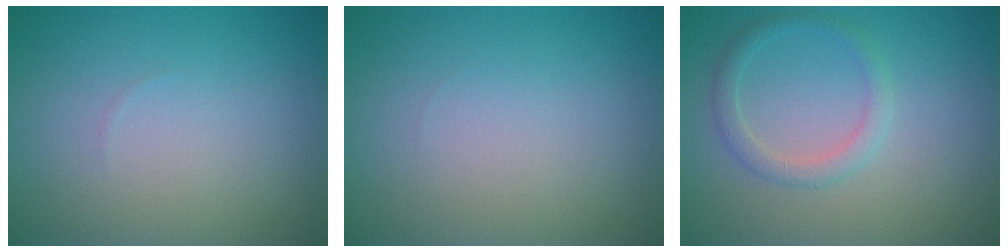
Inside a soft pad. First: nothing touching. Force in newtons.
{"total": 0.0}
{"total": 1.9, "press": 1.9, "slide": 0.2}